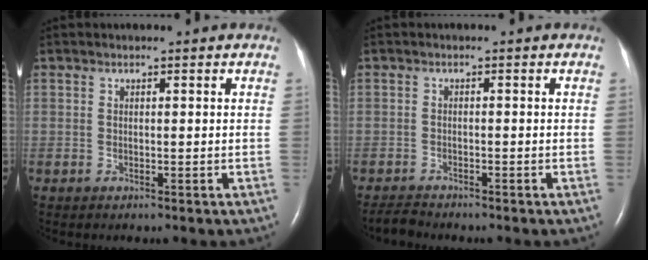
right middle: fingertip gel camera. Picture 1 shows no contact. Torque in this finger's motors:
{"motor_torque": [0.13, -0.14, 0.02, 0.00]}